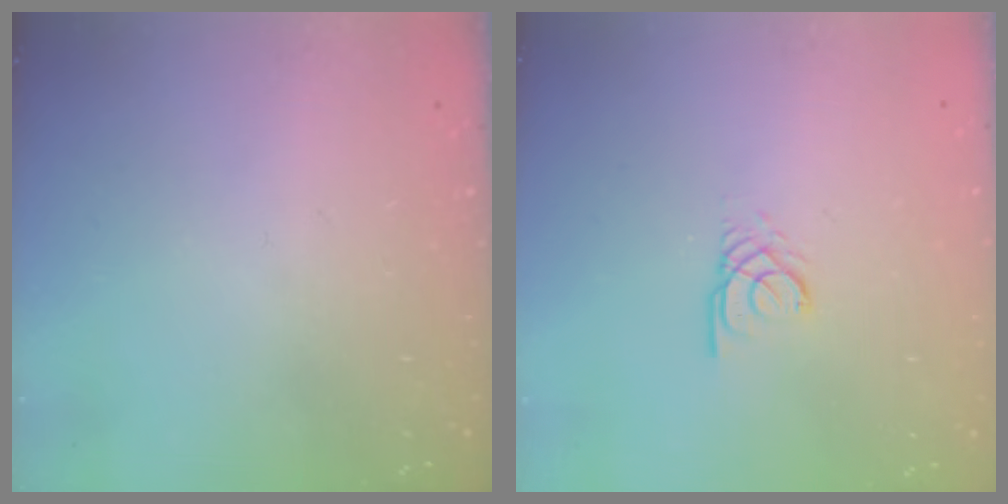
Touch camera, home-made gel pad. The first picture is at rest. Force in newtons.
{"total": 2.4, "press": 2.4, "slide": 0.3}